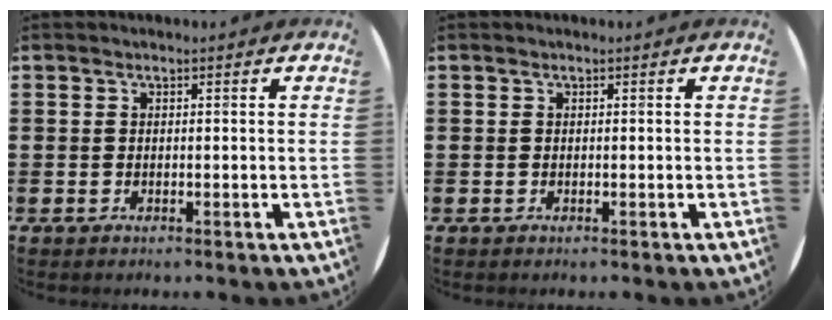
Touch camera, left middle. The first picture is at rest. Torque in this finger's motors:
{"motor_torque": [0.00, 0.00, 0.00, 0.00]}